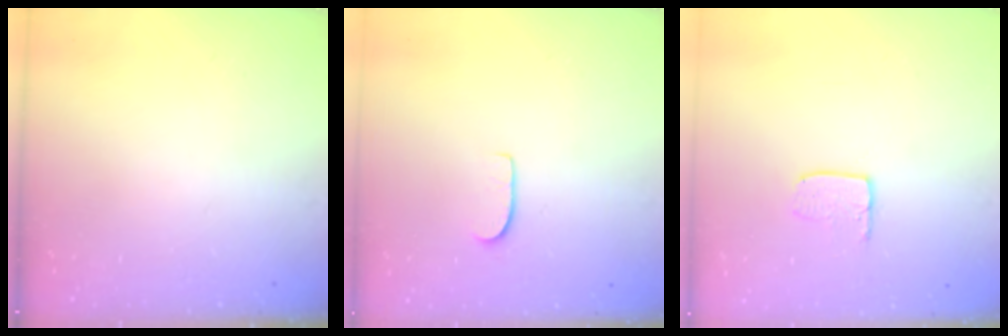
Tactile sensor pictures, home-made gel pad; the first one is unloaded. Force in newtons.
{"total": 6.1, "press": 6.1, "slide": 0.5}
{"total": 5.8, "press": 5.8, "slide": 0.4}